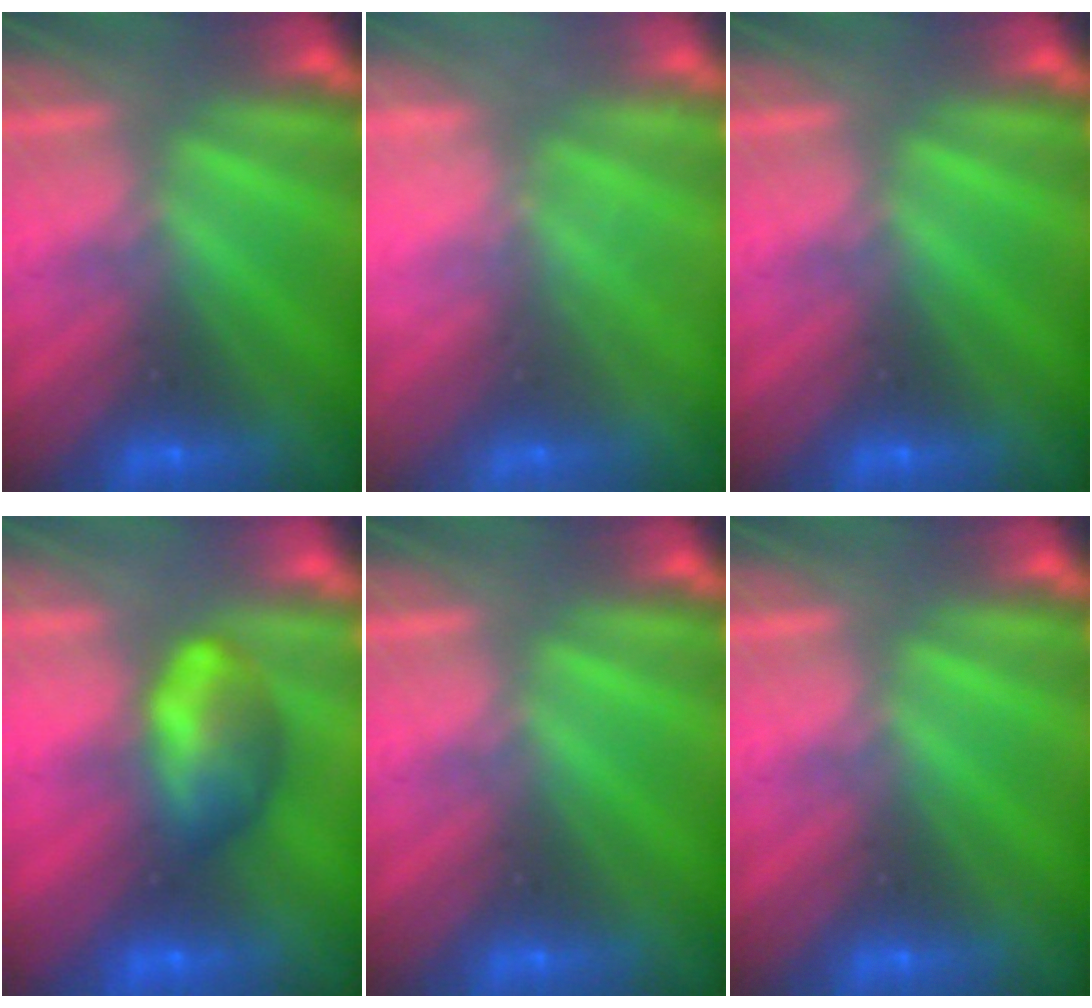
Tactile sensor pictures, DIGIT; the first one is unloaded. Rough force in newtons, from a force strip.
{"total": 2.3}
{"total": 0.0}
{"total": 6.9}
{"total": 0.0}
{"total": 0.0}